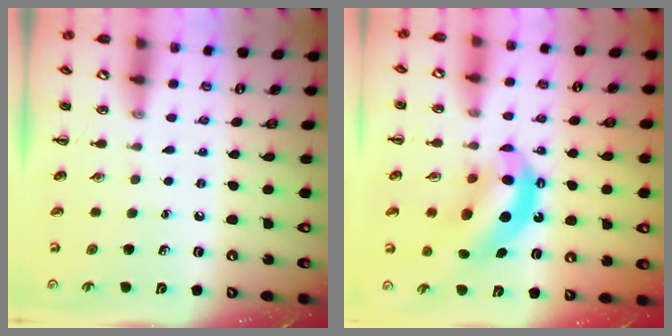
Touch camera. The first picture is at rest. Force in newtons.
{"total": 12.5, "press": 12.0, "slide": 3.5}